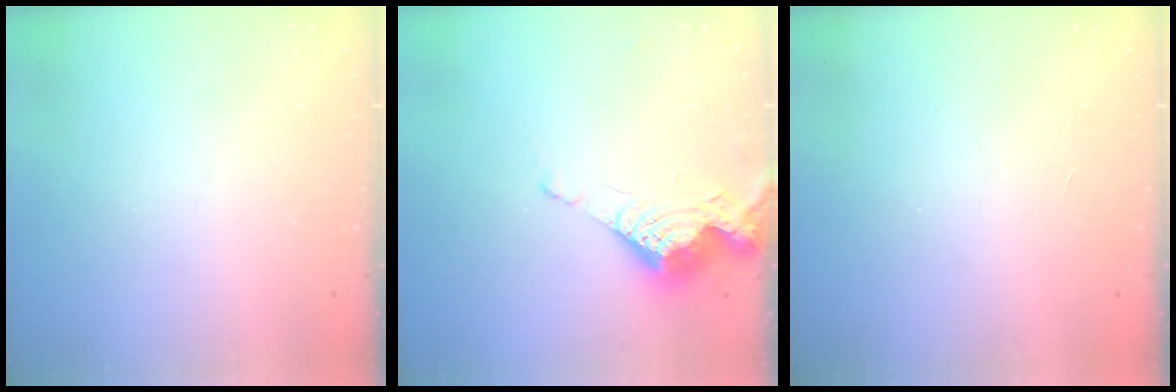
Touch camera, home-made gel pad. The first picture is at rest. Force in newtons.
{"total": 9.1, "press": 9.1, "slide": 0.2}
{"total": 1.2, "press": 1.1, "slide": 0.2}